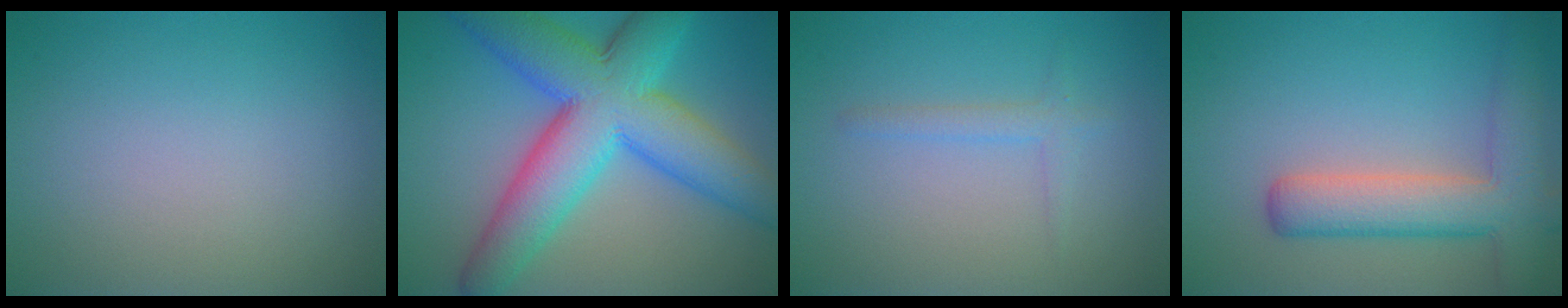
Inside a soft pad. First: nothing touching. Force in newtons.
{"total": 11.9, "press": 11.9, "slide": 0.2}
{"total": 1.4, "press": 1.4, "slide": 0.1}
{"total": 6.3, "press": 6.3, "slide": 0.3}